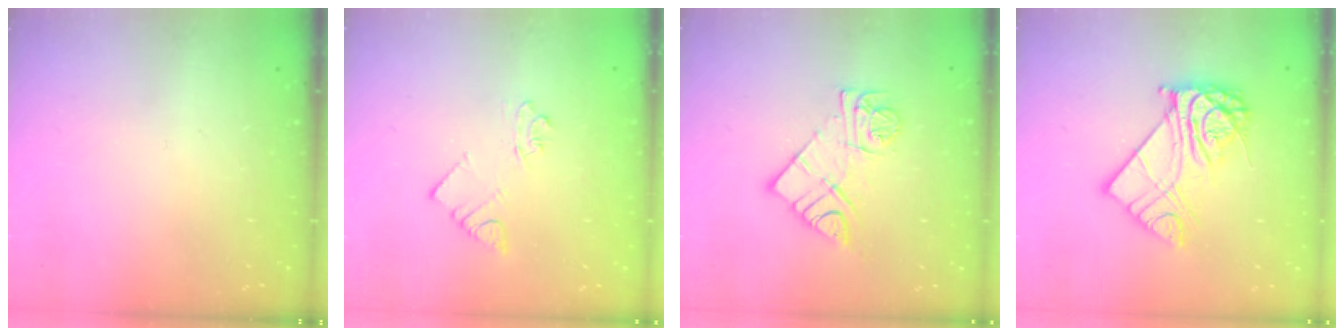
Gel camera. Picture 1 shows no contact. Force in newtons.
{"total": 3.2, "press": 3.2, "slide": 0.3}
{"total": 10.5, "press": 10.5, "slide": 0.6}
{"total": 13.3, "press": 13.3, "slide": 1.3}